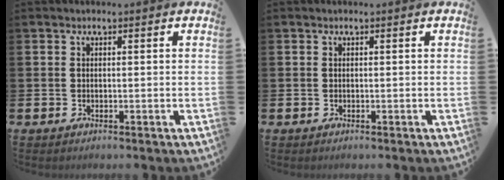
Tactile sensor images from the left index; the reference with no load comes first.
{"total": 0.0}